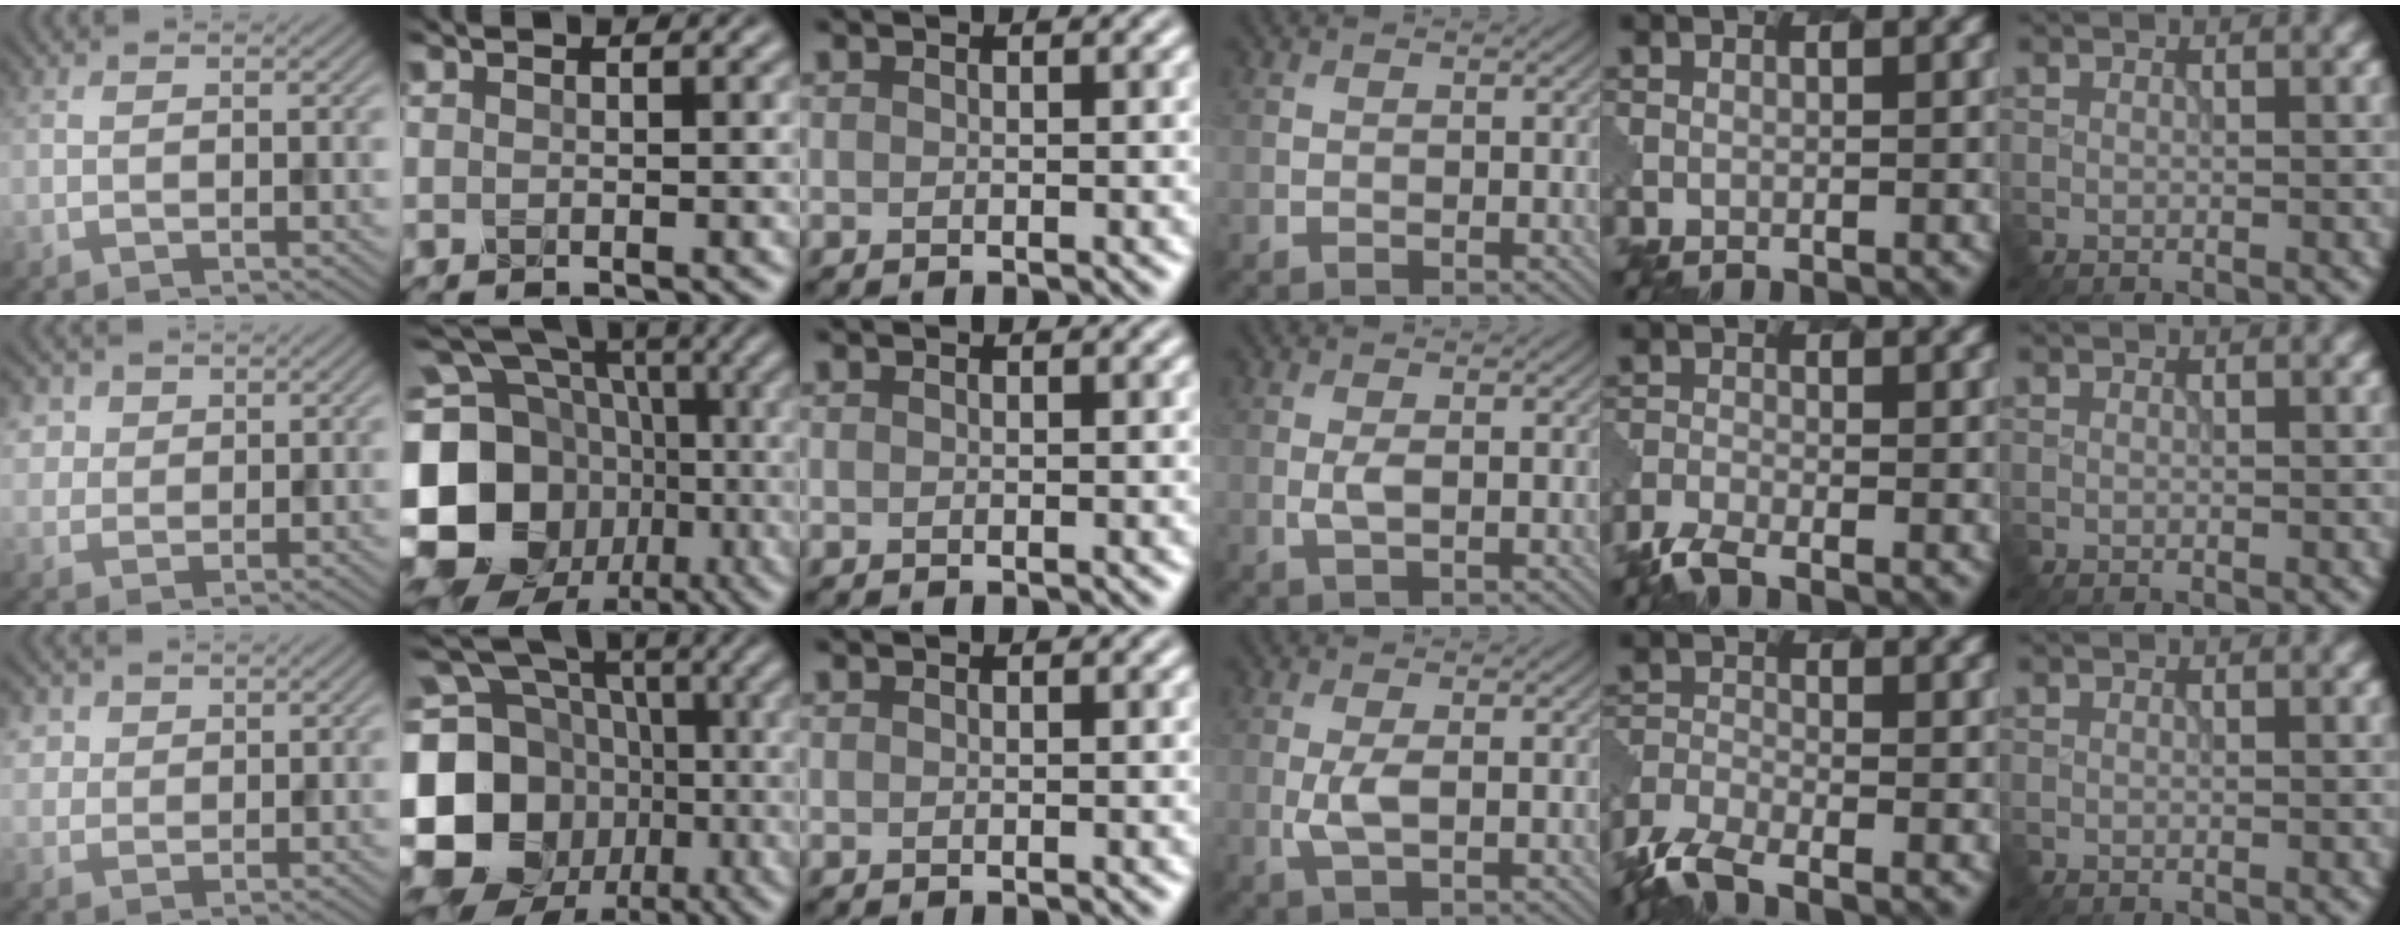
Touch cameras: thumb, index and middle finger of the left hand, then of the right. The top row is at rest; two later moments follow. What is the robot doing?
{"motion": "extract", "object": "pen bag"}